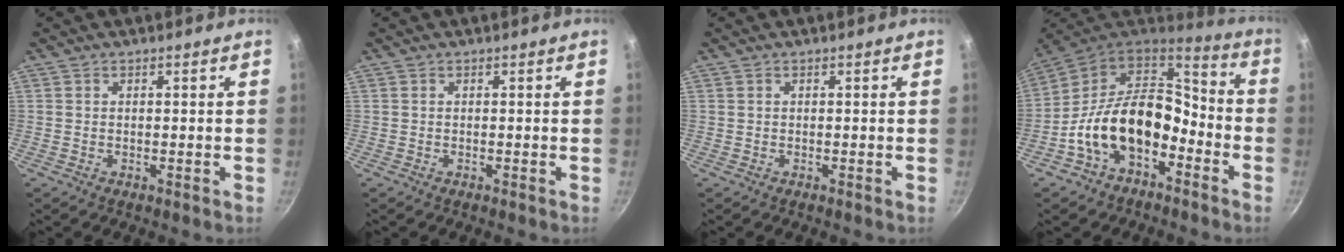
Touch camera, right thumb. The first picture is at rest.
{"total": 0.0}
{"total": 0.0}
{"total": 18.4, "force": [-5.7, 11.8, 12.9], "torque": [-0.198, 0.067, -0.111]}